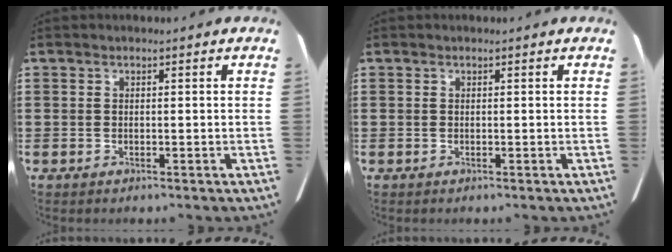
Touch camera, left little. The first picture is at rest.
{"total": 0.0}